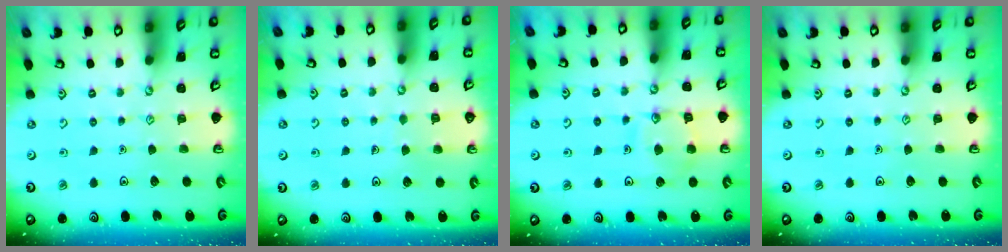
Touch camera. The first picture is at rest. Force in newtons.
{"total": 4.4, "press": 4.4, "slide": 0.4}
{"total": 12.2, "press": 12.1, "slide": 1.1}
{"total": 0.0}